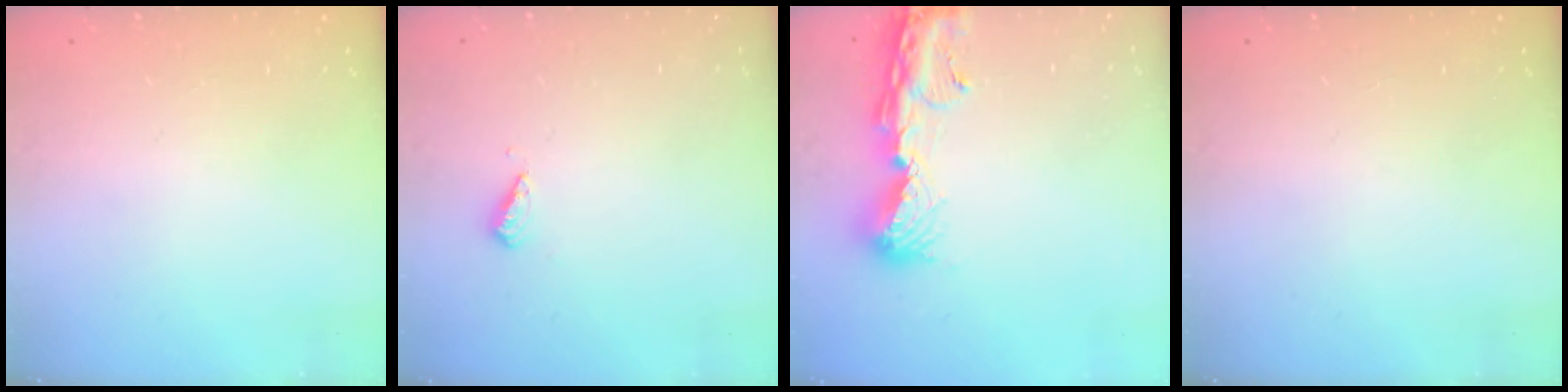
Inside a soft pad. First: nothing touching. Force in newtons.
{"total": 2.8, "press": 2.8, "slide": 0.7}
{"total": 12.9, "press": 12.9, "slide": 1.3}
{"total": 0.0}